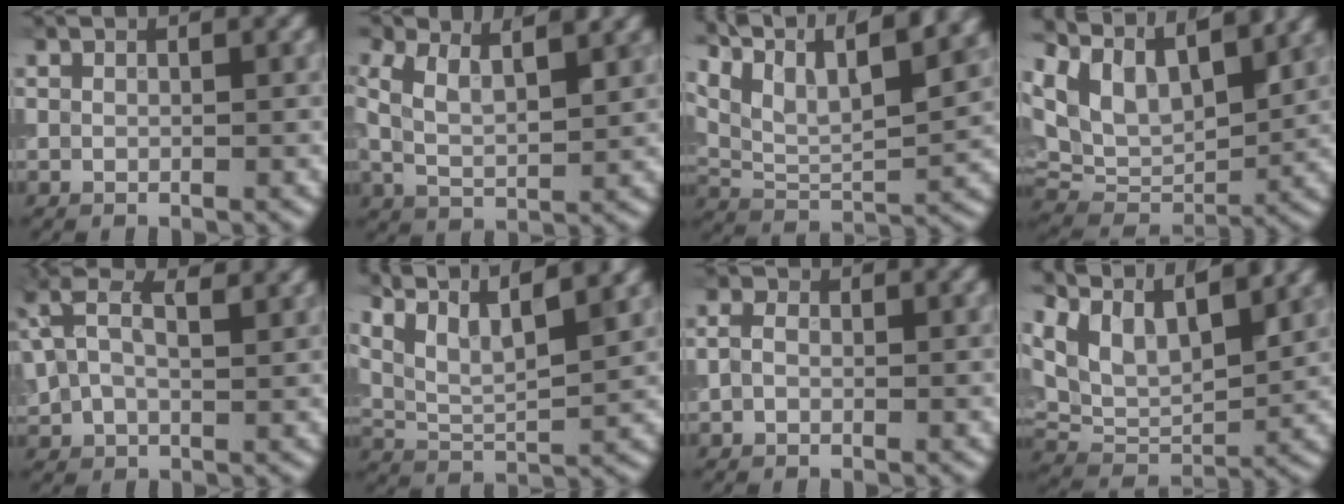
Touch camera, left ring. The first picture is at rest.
{"total": 5.1, "force": [2.5, 2.2, 3.9], "torque": [-0.078, 0.015, 0.035]}
{"total": 12.2, "force": [8.3, 3.8, 8.1], "torque": [-0.149, 0.015, 0.125]}
{"total": 9.4, "force": [5.3, 5.0, 5.9], "torque": [-0.136, 0.012, 0.092]}
{"total": 8.2, "force": [3.9, 4.4, 5.8], "torque": [-0.156, 0.028, 0.067]}
{"total": 10.8, "force": [7.6, 3.1, 7.0], "torque": [-0.146, 0.029, 0.112]}
{"total": 1.8, "force": [-0.1, 1.3, 1.2], "torque": [-0.031, 0.008, -0.010]}
{"total": 8.4, "force": [5.1, 3.8, 5.5], "torque": [-0.115, 0.004, 0.089]}